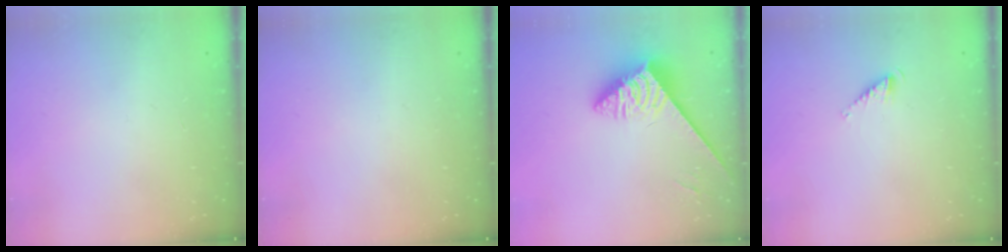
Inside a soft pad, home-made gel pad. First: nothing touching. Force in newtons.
{"total": 0.0}
{"total": 3.9, "press": 3.9, "slide": 0.7}
{"total": 3.0, "press": 3.0, "slide": 0.4}